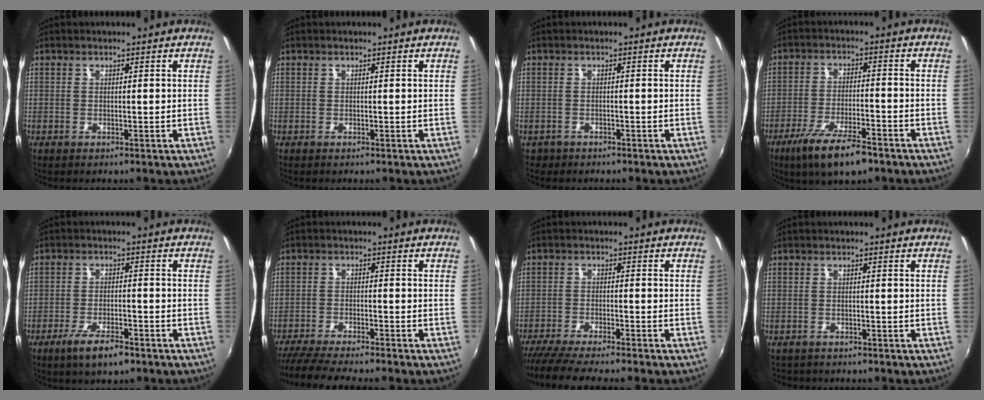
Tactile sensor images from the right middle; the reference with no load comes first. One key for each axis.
{"total": 0.0}
{"total": 2.2, "fx": -1.4, "fy": 1.7, "fz": 0.5, "tx": -0.015, "ty": -0.005, "tz": -0.022}
{"total": 11.0, "fx": -7.6, "fy": 2.8, "fz": 7.5, "tx": -0.164, "ty": -0.028, "tz": -0.133}
{"total": 6.8, "fx": -4.6, "fy": 2.0, "fz": 4.6, "tx": -0.106, "ty": -0.013, "tz": -0.081}
{"total": 10.4, "fx": -9.4, "fy": 0.0, "fz": 4.6, "tx": -0.109, "ty": -0.024, "tz": -0.157}
{"total": 9.8, "fx": -8.7, "fy": -0.3, "fz": 4.4, "tx": -0.102, "ty": -0.029, "tz": -0.147}
{"total": 2.2, "fx": -1.9, "fy": 1.1, "fz": 0.4, "tx": -0.014, "ty": -0.008, "tz": -0.029}